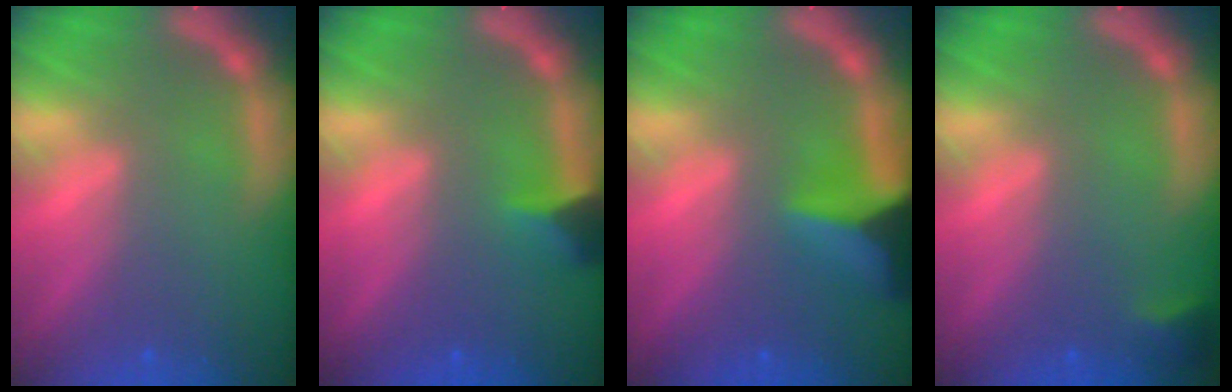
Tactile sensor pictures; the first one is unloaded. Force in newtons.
{"total": 2.4}
{"total": 7.0}
{"total": 1.4}